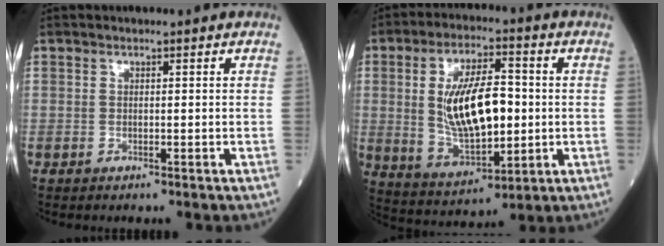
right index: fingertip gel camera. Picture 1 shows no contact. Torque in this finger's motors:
{"motor_torque": [1.50, -0.20, 0.72, 0.21]}